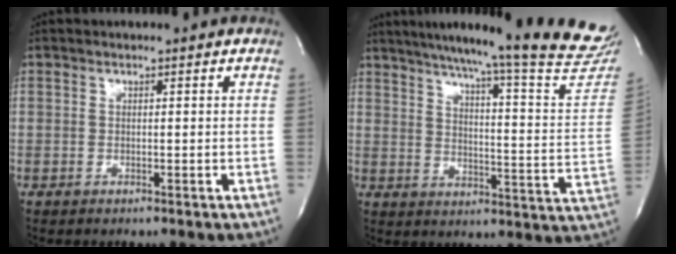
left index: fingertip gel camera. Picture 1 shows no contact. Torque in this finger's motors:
{"motor_torque": [0.16, -0.18, 0.34, 0.06]}